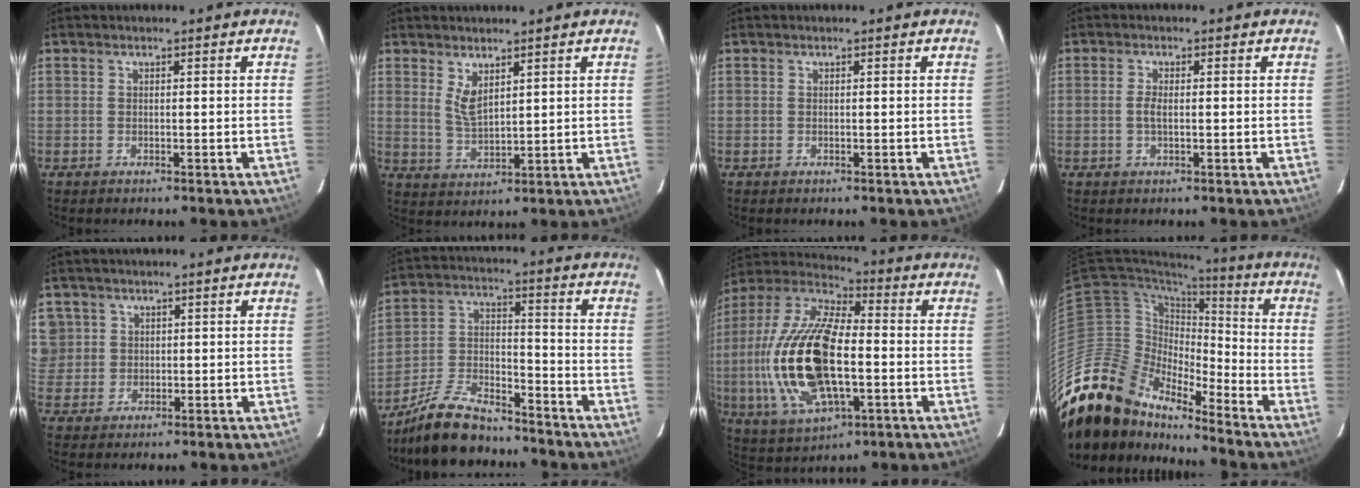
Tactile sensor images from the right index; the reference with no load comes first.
{"total": 4.2, "force": [2.6, 1.5, 3.0], "torque": [-0.056, -0.007, 0.052]}
{"total": 0.0}
{"total": 1.7, "force": [0.0, 0.4, 1.7], "torque": [-0.035, 0.000, -0.001]}
{"total": 6.2, "force": [2.0, 5.8, 0.9], "torque": [-0.014, 0.021, 0.045]}
{"total": 13.8, "force": [-11.4, 4.6, 6.1], "torque": [-0.143, 0.007, -0.207]}
{"total": 23.5, "force": [-2.9, 10.5, 20.8], "torque": [-0.443, -0.004, -0.050]}
{"total": 17.0, "force": [-15.0, 7.1, 3.9], "torque": [-0.092, 0.012, -0.285]}